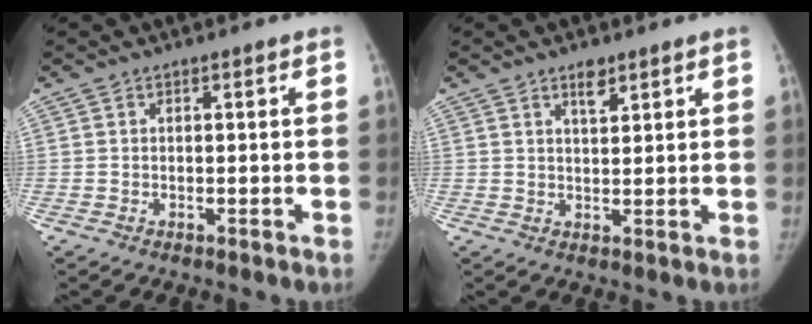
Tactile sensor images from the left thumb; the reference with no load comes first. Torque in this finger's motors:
{"motor_torque": [0.11, -0.13, 0.29, -0.33, 0.09]}